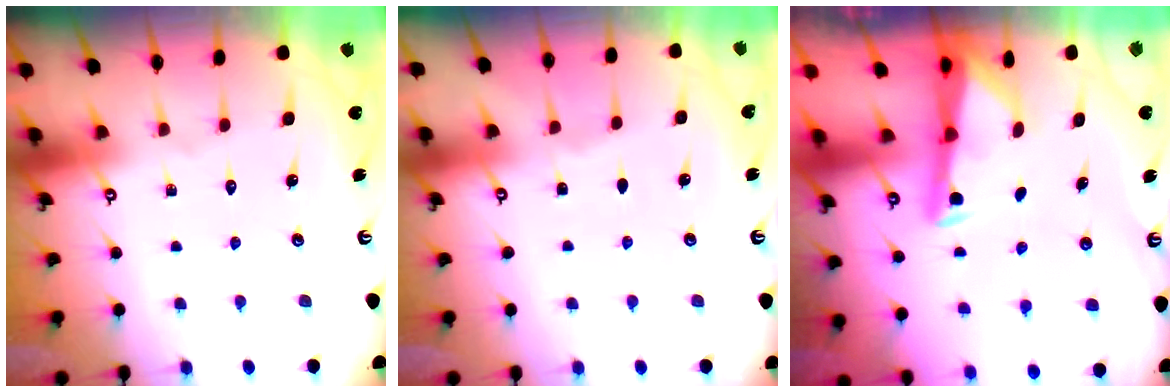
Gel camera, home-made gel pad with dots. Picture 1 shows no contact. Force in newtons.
{"total": 2.5, "press": 2.5, "slide": 0.4}
{"total": 2.9, "press": 2.9, "slide": 0.4}